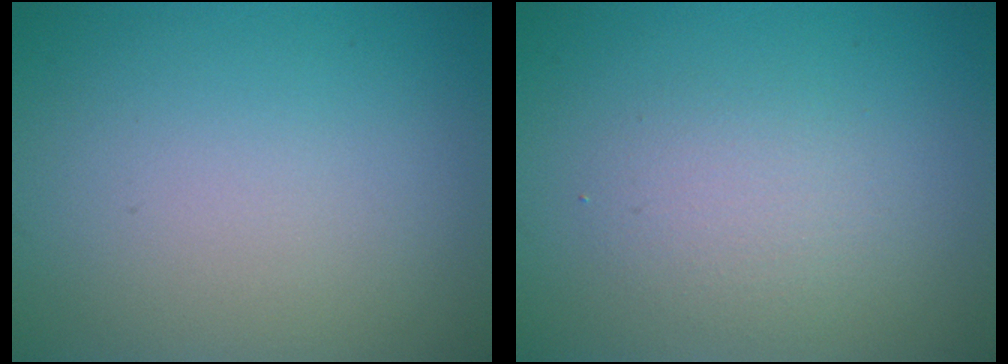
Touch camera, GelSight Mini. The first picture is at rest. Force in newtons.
{"total": 2.2, "press": 2.2, "slide": 0.1}